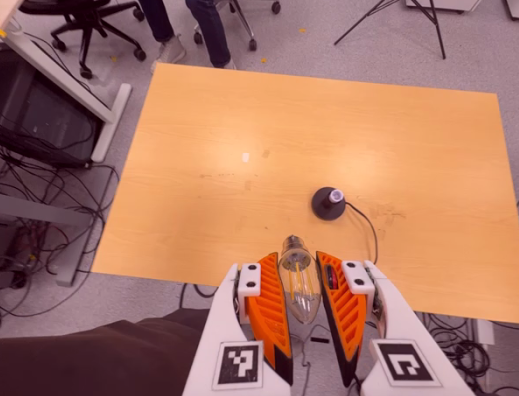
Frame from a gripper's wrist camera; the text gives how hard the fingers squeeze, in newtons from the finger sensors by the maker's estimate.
{"total": 15.5, "left": 17.3, "right": 13.6}